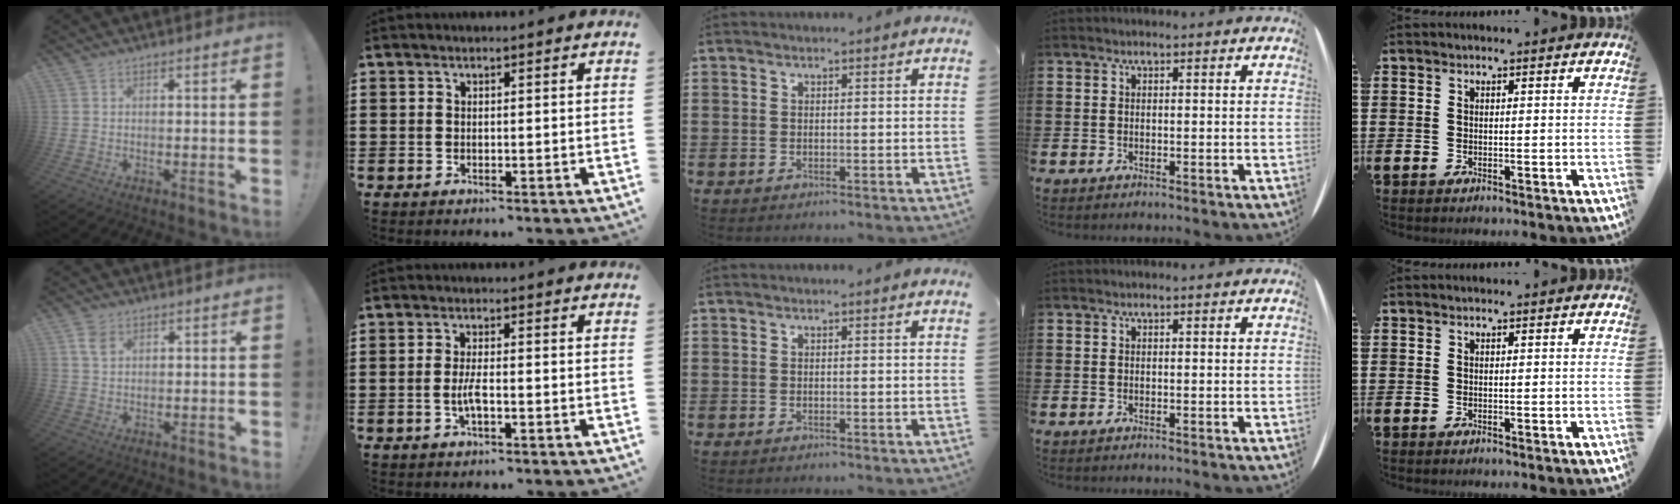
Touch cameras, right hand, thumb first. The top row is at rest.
{"thumb": {"total": 3.8, "force": [1.9, 2.2, 2.4], "torque": [-0.036, -0.004, 0.034]}, "index": {"total": 3.0, "force": [-0.8, 0.7, 2.8], "torque": [-0.063, -0.003, -0.021]}}